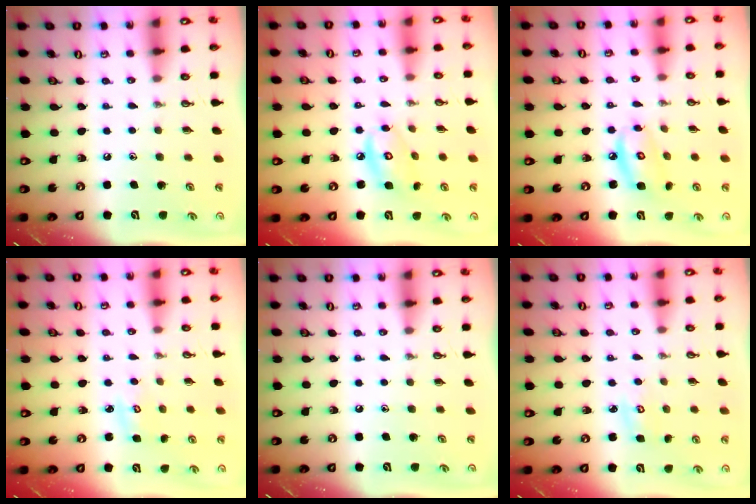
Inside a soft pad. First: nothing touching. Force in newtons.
{"total": 8.4, "press": 8.4, "slide": 0.5}
{"total": 7.9, "press": 7.9, "slide": 0.6}
{"total": 2.6, "press": 2.6, "slide": 0.1}
{"total": 0.0}
{"total": 3.8, "press": 3.8, "slide": 0.3}